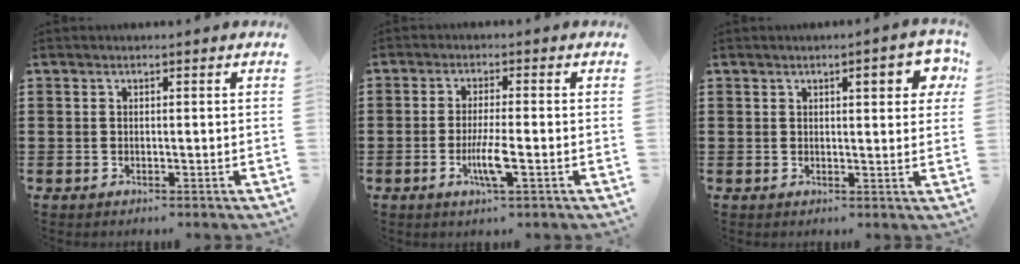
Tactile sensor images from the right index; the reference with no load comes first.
{"total": 4.9, "force": [-1.8, 0.6, 4.5], "torque": [-0.090, -0.011, -0.034]}
{"total": 4.9, "force": [2.0, 0.9, 4.4], "torque": [-0.054, -0.006, 0.025]}